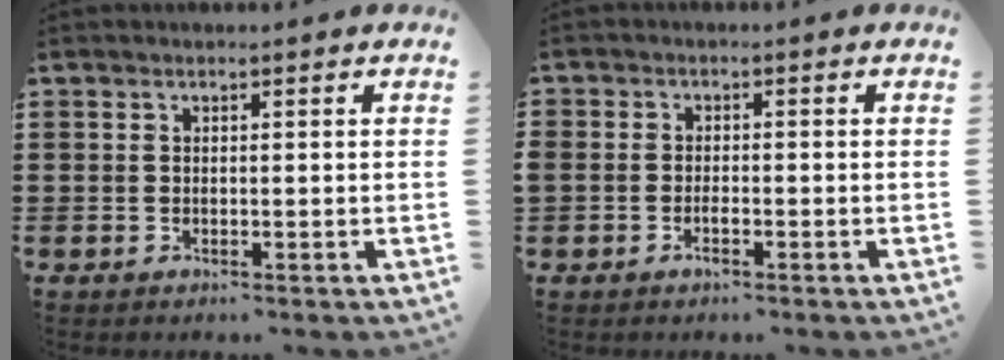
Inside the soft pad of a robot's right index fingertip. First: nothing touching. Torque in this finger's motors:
{"motor_torque": [1.12, 1.02, 0.46, 0.09]}